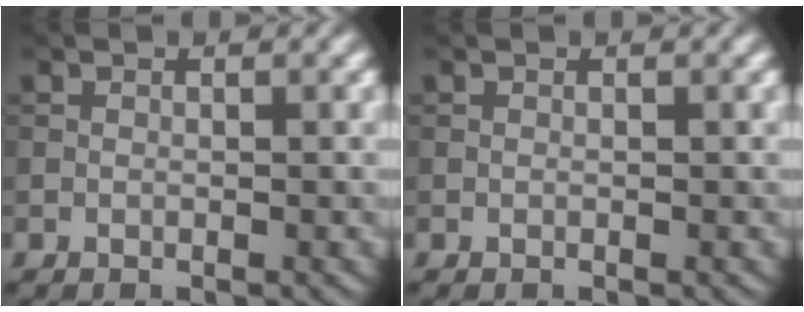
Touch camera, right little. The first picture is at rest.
{"total": 0.0}